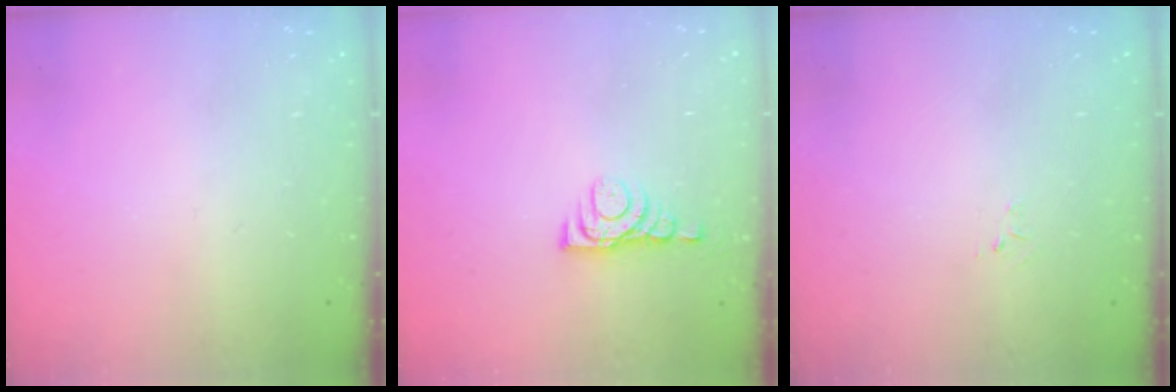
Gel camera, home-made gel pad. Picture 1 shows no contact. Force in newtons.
{"total": 5.0, "press": 4.9, "slide": 0.7}
{"total": 2.6, "press": 2.6, "slide": 0.4}